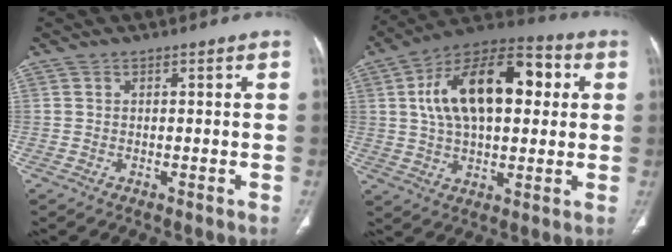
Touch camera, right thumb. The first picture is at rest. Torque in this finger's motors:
{"motor_torque": [2.45, 2.55, 0.93, -0.48, 0.18]}